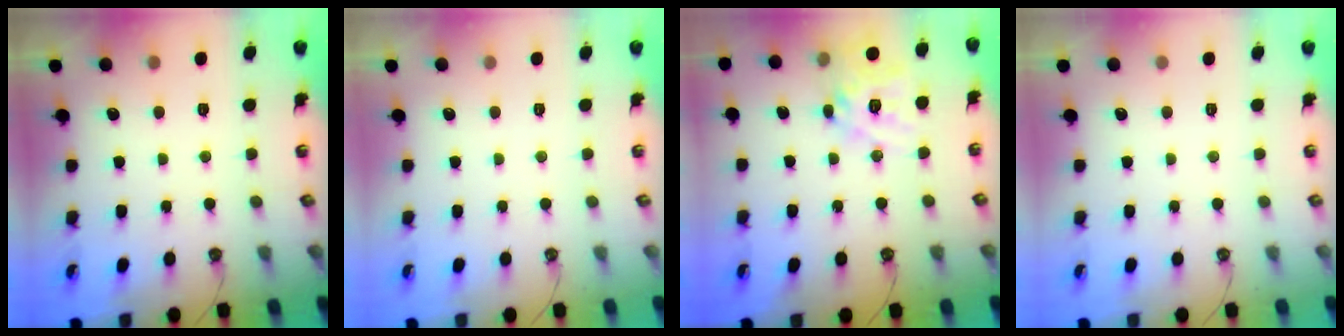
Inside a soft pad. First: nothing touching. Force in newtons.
{"total": 0.0}
{"total": 14.9, "press": 14.8, "slide": 1.3}
{"total": 0.0}